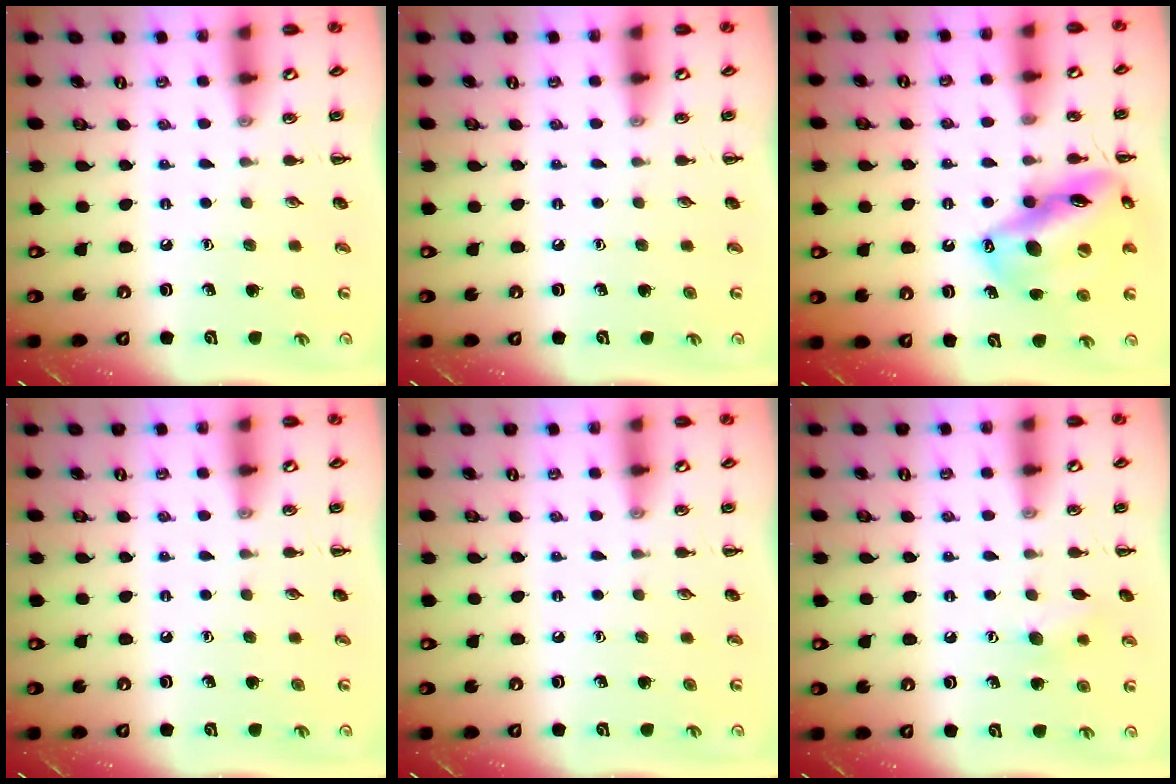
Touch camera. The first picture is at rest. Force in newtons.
{"total": 0.0}
{"total": 17.5, "press": 16.9, "slide": 4.6}
{"total": 0.0}
{"total": 0.0}
{"total": 6.6, "press": 6.5, "slide": 1.5}